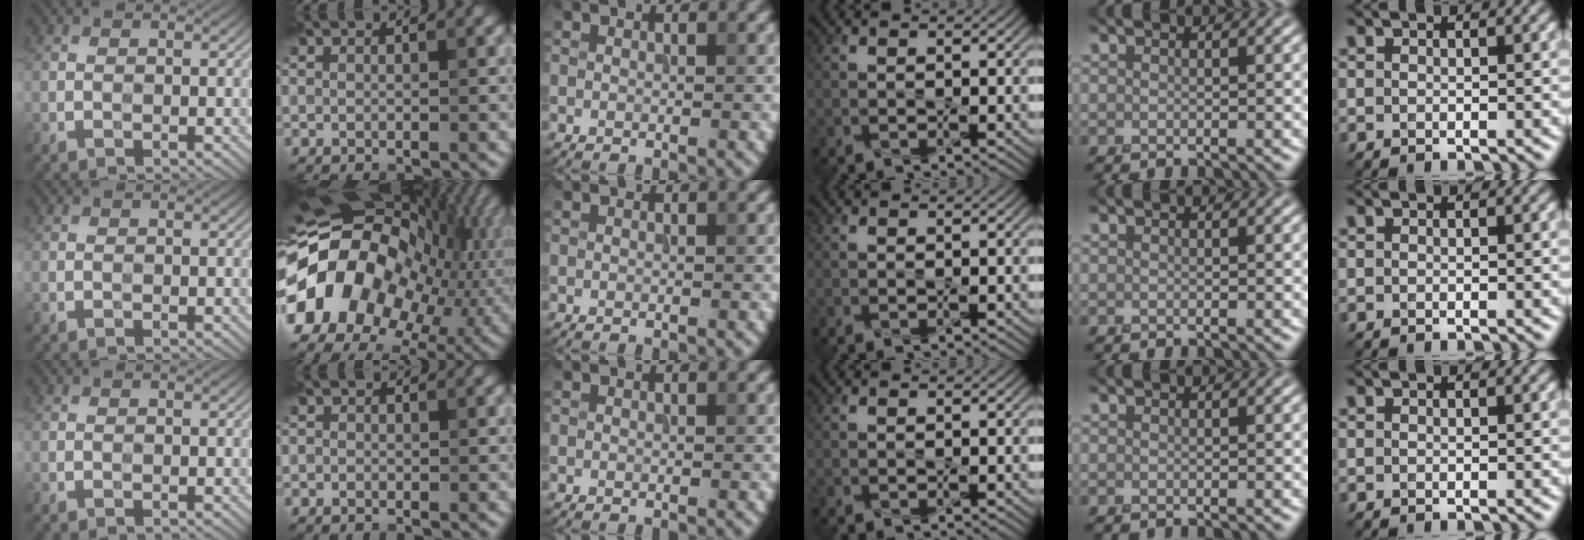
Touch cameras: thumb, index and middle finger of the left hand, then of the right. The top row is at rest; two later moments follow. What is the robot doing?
{"motion": "press", "object": "joystick"}